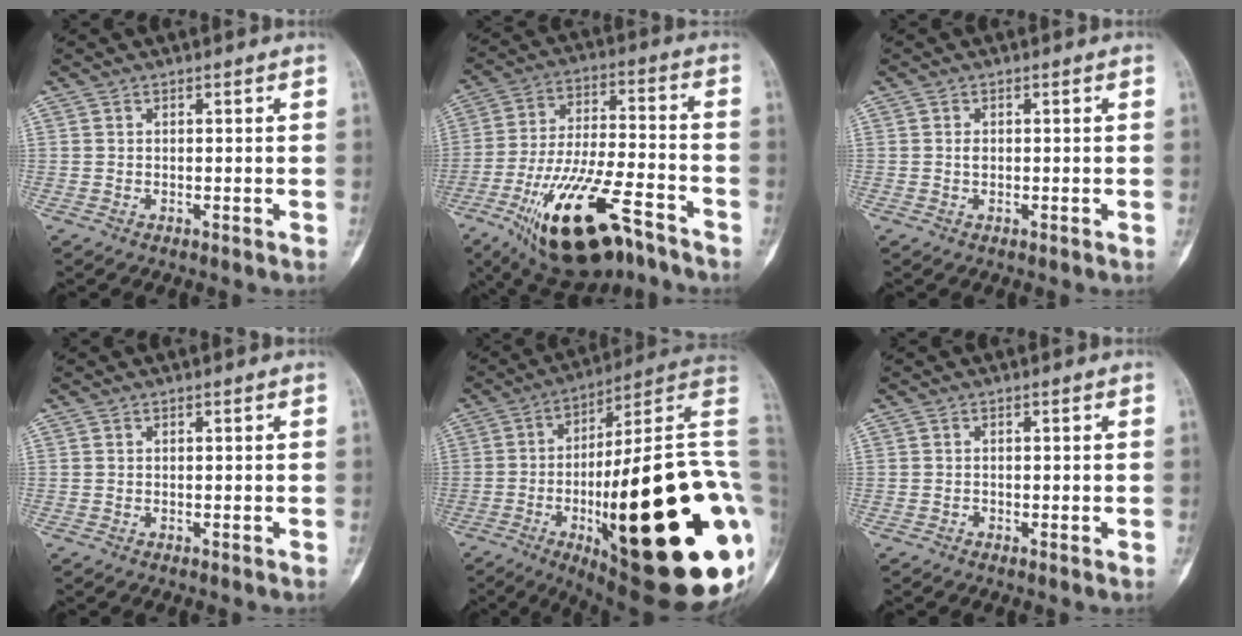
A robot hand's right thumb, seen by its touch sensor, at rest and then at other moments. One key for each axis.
{"total": 22.1, "fx": -13.0, "fy": 7.9, "fz": 16.0, "tx": -0.302, "ty": 0.054, "tz": -0.218}
{"total": 0.9, "fx": 0.0, "fy": 0.6, "fz": 0.7, "tx": -0.010, "ty": 0.001, "tz": 0.000}
{"total": 0.0}
{"total": 40.4, "fx": -7.9, "fy": 10.6, "fz": 38.2, "tx": -0.476, "ty": 0.023, "tz": -0.115}
{"total": 0.8, "fx": -0.3, "fy": 0.4, "fz": 0.6, "tx": -0.005, "ty": -0.001, "tz": -0.006}